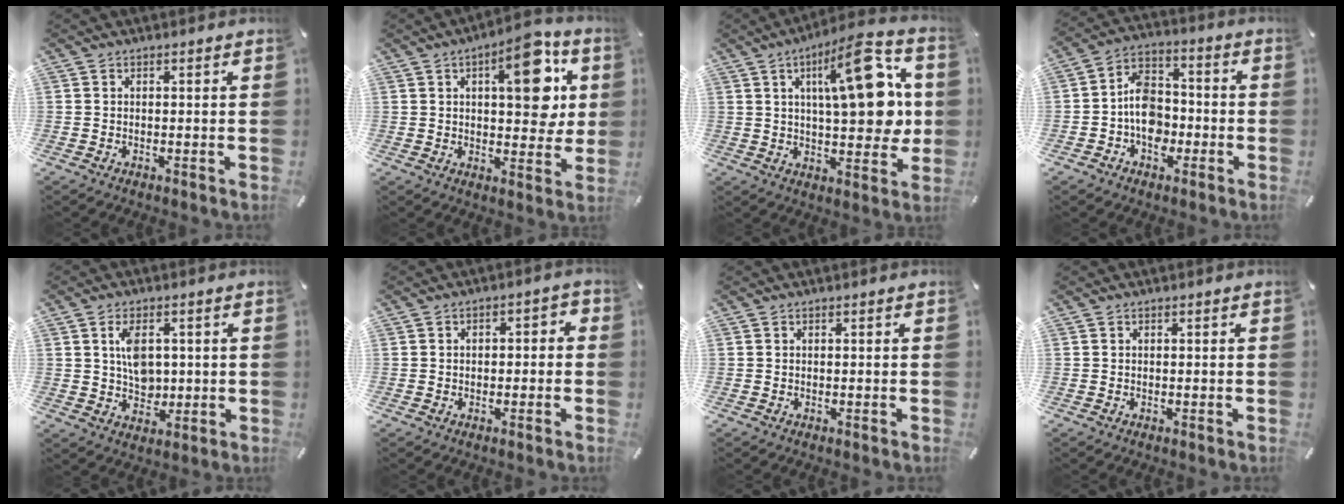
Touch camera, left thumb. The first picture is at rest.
{"total": 15.7, "force": [5.3, 7.5, 12.7], "torque": [-0.153, -0.018, 0.080]}
{"total": 20.7, "force": [6.1, 7.8, 18.2], "torque": [-0.268, -0.022, 0.087]}
{"total": 9.9, "force": [-2.7, 7.9, 5.3], "torque": [-0.096, 0.025, -0.047]}
{"total": 7.0, "force": [1.2, 5.2, 4.6], "torque": [-0.071, -0.002, 0.015]}
{"total": 2.7, "force": [-1.3, 1.7, 1.7], "torque": [-0.032, 0.014, -0.026]}
{"total": 0.0}
{"total": 0.0}